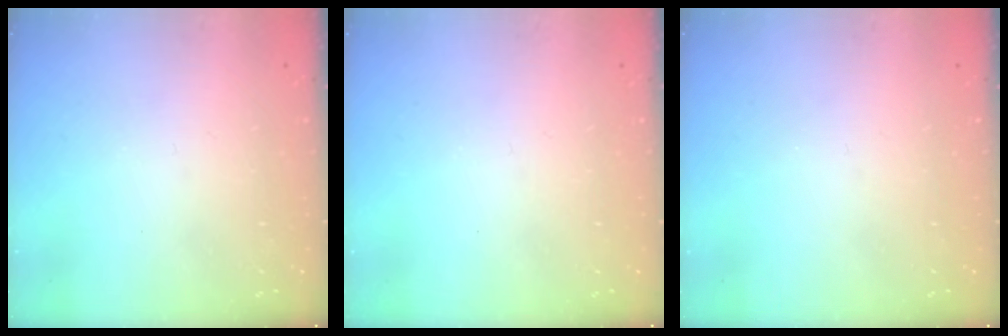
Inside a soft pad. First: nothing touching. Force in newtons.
{"total": 0.0}
{"total": 0.0}